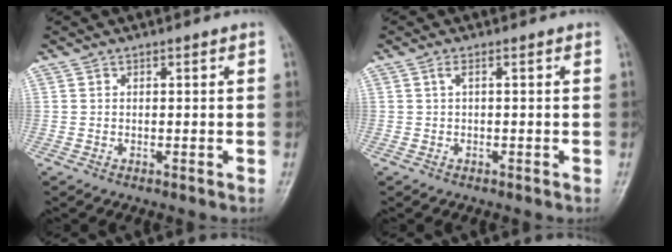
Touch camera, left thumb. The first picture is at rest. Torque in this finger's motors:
{"motor_torque": [-0.01, -0.28, 0.10, -0.23, 0.00]}